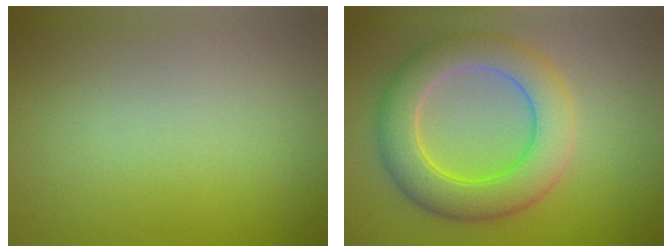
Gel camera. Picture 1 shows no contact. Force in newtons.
{"total": 7.3, "press": 7.3, "slide": 0.3}